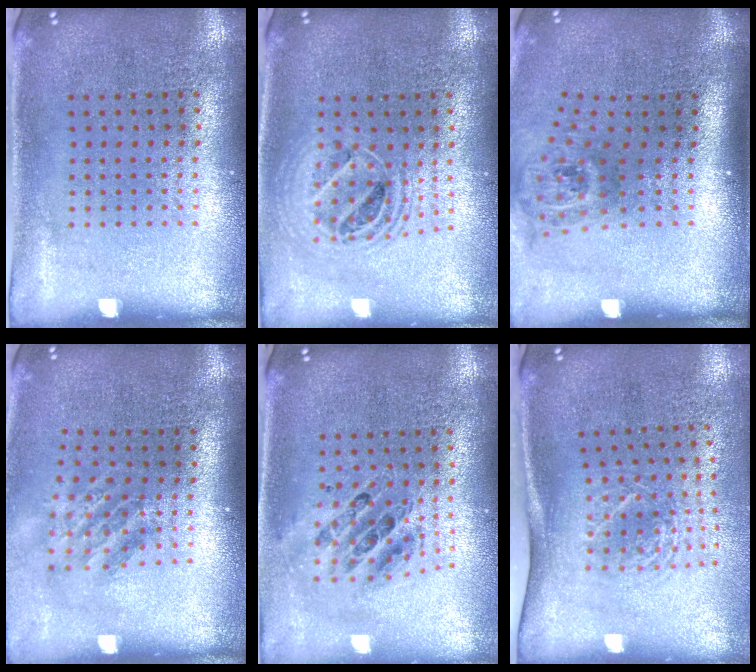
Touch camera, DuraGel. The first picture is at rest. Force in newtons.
{"total": 1.7, "press": 1.4, "slide": 0.9}
{"total": 1.9, "press": 1.4, "slide": 1.4}
{"total": 1.7, "press": 1.2, "slide": 1.2}
{"total": 0.8, "press": 0.7, "slide": 0.1}
{"total": 1.8, "press": 1.3, "slide": 1.2}